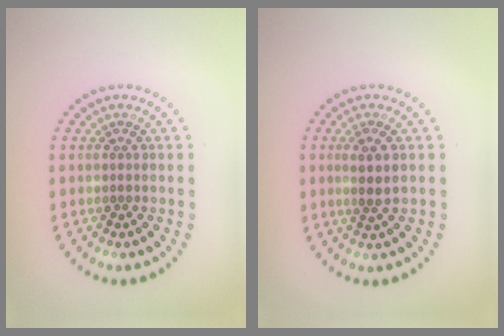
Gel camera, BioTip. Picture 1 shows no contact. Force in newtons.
{"total": 2.4, "press": 2.1, "slide": 1.1}